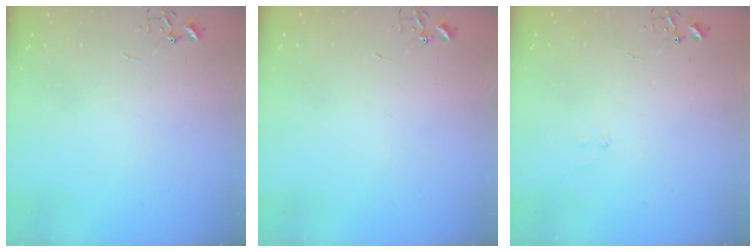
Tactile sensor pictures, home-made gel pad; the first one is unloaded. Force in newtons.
{"total": 0.0}
{"total": 7.0, "press": 7.0, "slide": 0.7}